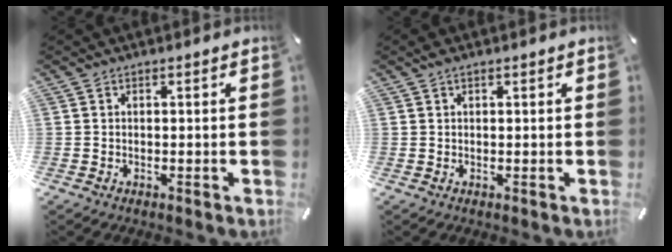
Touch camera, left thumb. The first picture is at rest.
{"total": 1.1, "force": [0.8, 0.4, 0.6], "torque": [-0.012, 0.002, 0.014]}